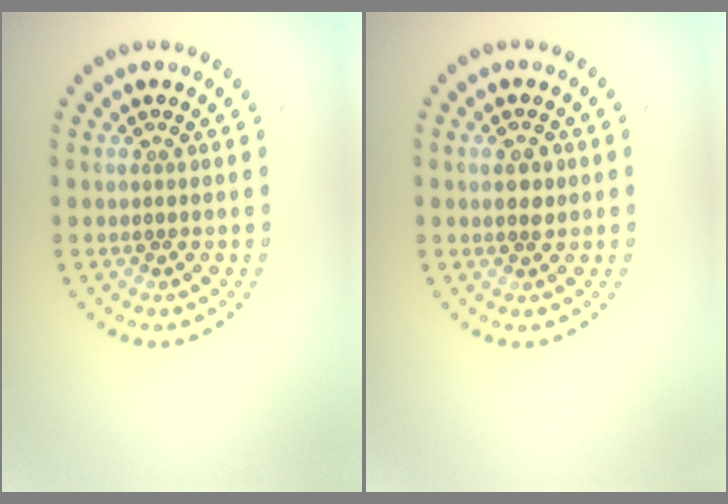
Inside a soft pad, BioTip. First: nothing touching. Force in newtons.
{"total": 1.7, "press": 1.7, "slide": 0.1}